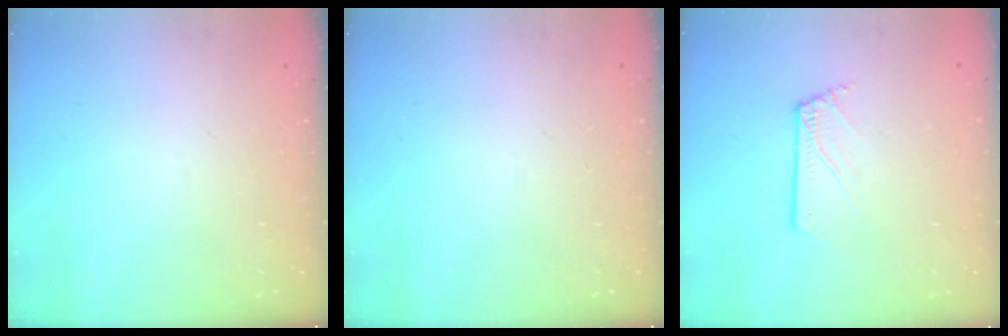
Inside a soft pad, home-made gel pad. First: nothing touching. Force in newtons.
{"total": 0.0}
{"total": 1.4, "press": 1.4, "slide": 0.1}